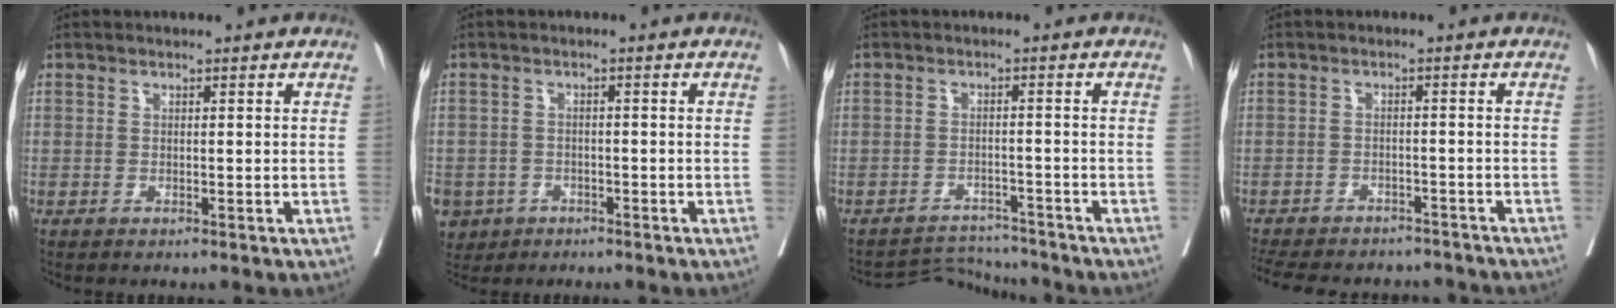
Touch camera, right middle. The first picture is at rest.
{"total": 7.6, "force": [-3.9, 6.4, 1.6], "torque": [-0.055, 0.004, -0.063]}
{"total": 4.6, "force": [-4.1, 0.1, -2.1], "torque": [0.040, 0.008, -0.061]}
{"total": 15.7, "force": [-13.7, 6.2, 4.7], "torque": [-0.115, 0.000, -0.173]}